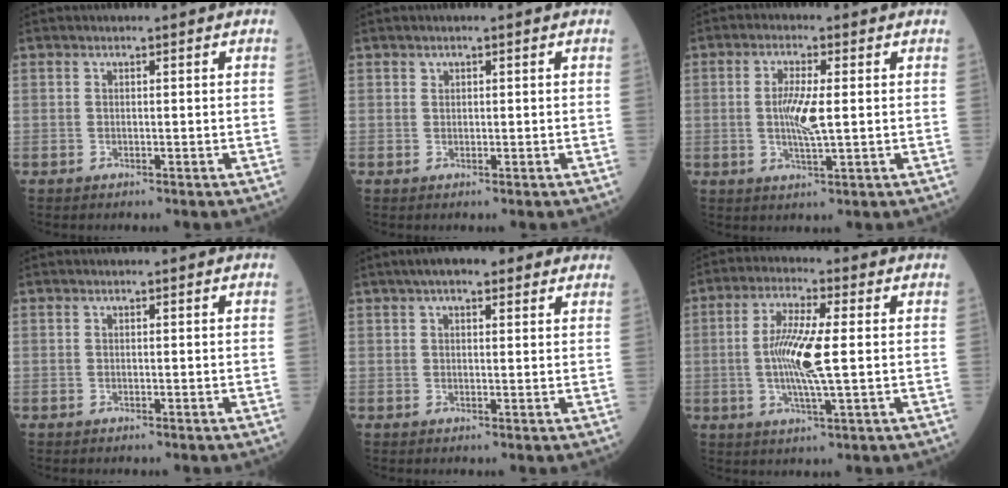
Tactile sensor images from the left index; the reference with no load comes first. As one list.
[{"total": 0.6, "force": [0.4, 0.4, 0.0], "torque": [0.004, -0.001, 0.009]}, {"total": 5.2, "force": [0.2, 0.6, 5.2], "torque": [-0.109, -0.005, 0.006]}, {"total": 0.0}, {"total": 7.8, "force": [5.7, 2.4, 4.7], "torque": [-0.064, 0.038, 0.087]}, {"total": 8.9, "force": [0.0, 0.7, 8.9], "torque": [-0.183, -0.004, 0.000]}]